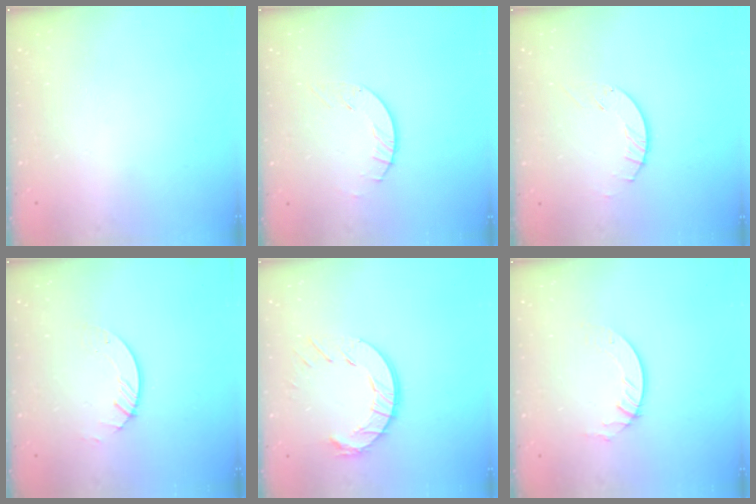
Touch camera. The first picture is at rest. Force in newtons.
{"total": 4.0, "press": 4.0, "slide": 0.5}
{"total": 3.9, "press": 3.9, "slide": 0.4}
{"total": 2.8, "press": 2.8, "slide": 0.3}
{"total": 11.0, "press": 10.9, "slide": 1.1}
{"total": 3.4, "press": 3.4, "slide": 0.3}